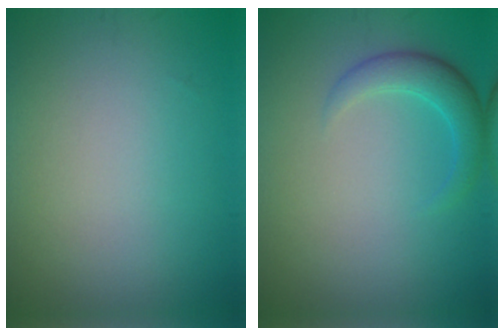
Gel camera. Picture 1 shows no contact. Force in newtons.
{"total": 2.7, "press": 2.7, "slide": 0.1}